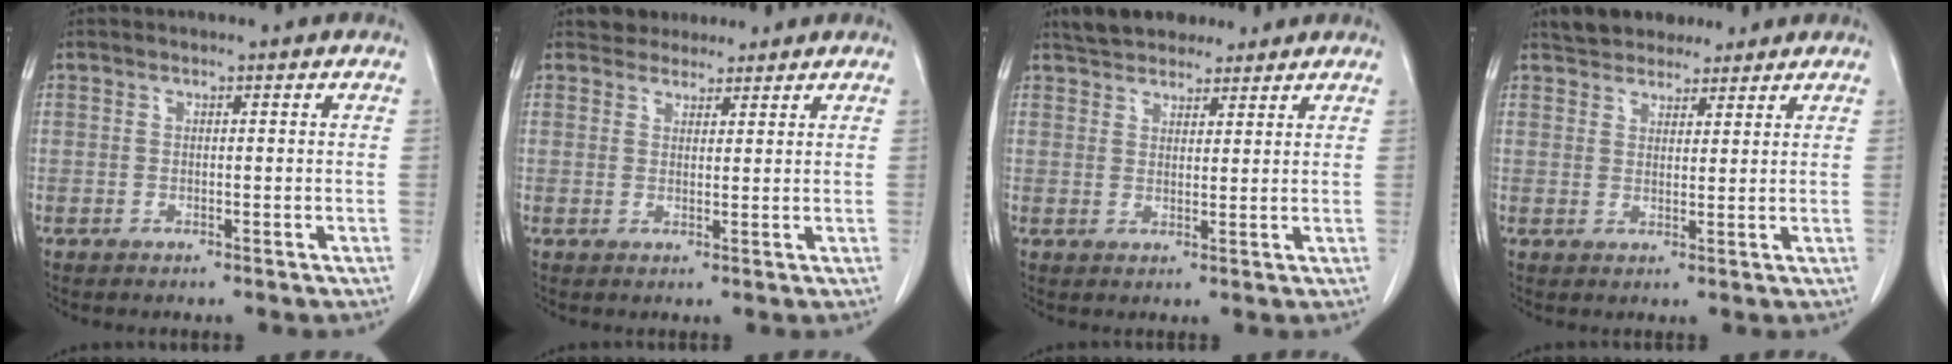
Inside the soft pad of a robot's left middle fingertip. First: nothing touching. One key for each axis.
{"total": 3.1, "fx": 2.9, "fy": 1.3, "fz": 0.1, "tx": -0.001, "ty": 0.013, "tz": 0.047}
{"total": 7.9, "fx": 6.8, "fy": 2.9, "fz": 2.7, "tx": -0.035, "ty": 0.020, "tz": 0.114}
{"total": 7.0, "fx": 6.1, "fy": 2.8, "fz": 2.0, "tx": -0.021, "ty": 0.018, "tz": 0.100}